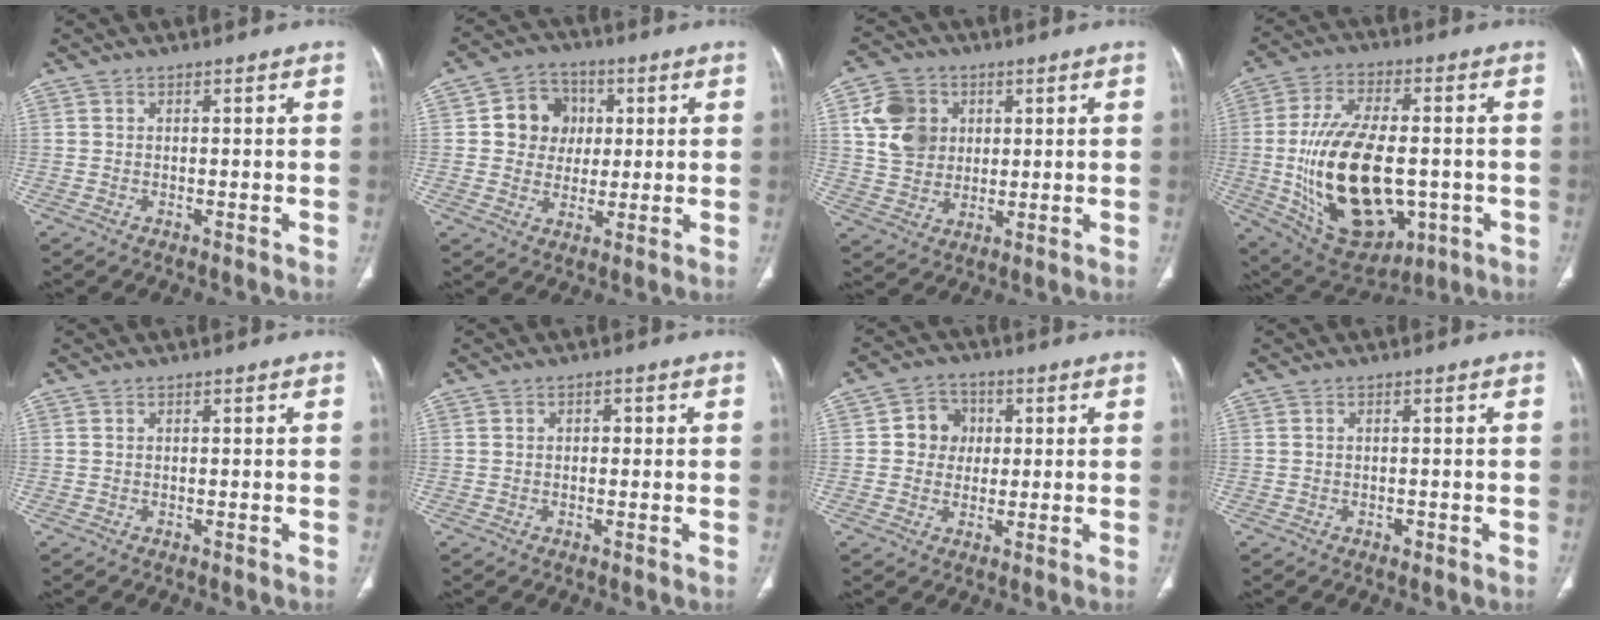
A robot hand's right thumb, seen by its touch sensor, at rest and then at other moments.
{"total": 9.2, "force": [1.6, 8.3, 3.7], "torque": [-0.012, 0.003, 0.021]}
{"total": 10.6, "force": [2.8, 8.9, 5.0], "torque": [-0.067, -0.004, 0.055]}
{"total": 24.4, "force": [-3.1, 13.4, 20.2], "torque": [-0.362, -0.001, -0.021]}
{"total": 0.0}
{"total": 1.3, "force": [0.2, 1.0, 0.9], "torque": [-0.010, 0.006, 0.001]}
{"total": 6.3, "force": [0.8, 5.8, 2.5], "torque": [-0.003, 0.008, 0.006]}
{"total": 0.8, "force": [-0.4, 0.6, 0.4], "torque": [-0.006, 0.001, -0.006]}